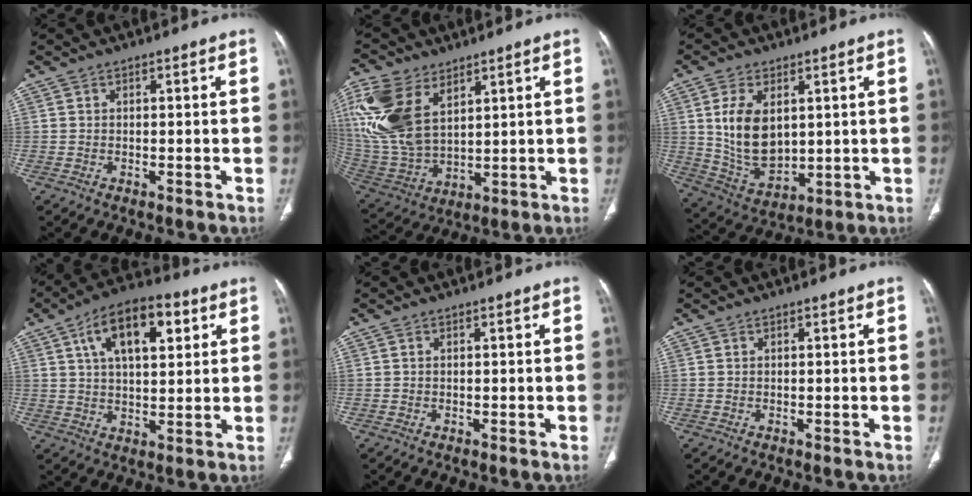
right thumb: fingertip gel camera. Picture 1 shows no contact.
{"total": 18.6, "force": [8.2, 11.0, 12.6], "torque": [-0.281, -0.025, 0.175]}
{"total": 12.6, "force": [2.7, 7.6, 9.8], "torque": [-0.167, -0.020, 0.068]}
{"total": 14.5, "force": [5.6, 7.1, 11.3], "torque": [-0.164, 0.001, 0.089]}
{"total": 0.0}
{"total": 0.0}